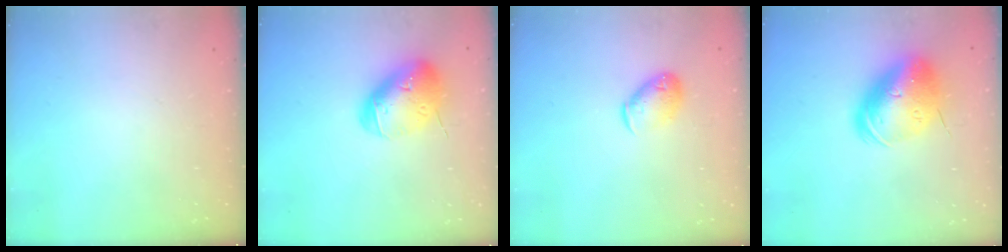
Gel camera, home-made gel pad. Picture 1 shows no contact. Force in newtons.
{"total": 17.1, "press": 17.0, "slide": 2.2}
{"total": 8.2, "press": 8.1, "slide": 1.0}
{"total": 18.3, "press": 18.0, "slide": 3.3}